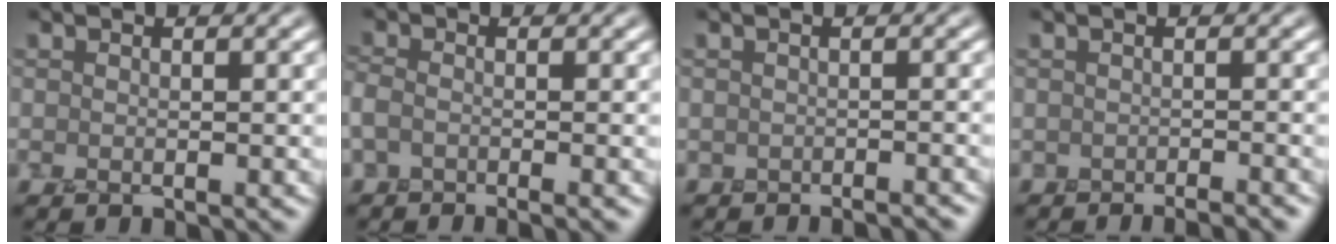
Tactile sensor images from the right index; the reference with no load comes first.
{"total": 1.1, "force": [-0.8, 0.6, 0.5], "torque": [-0.014, 0.002, -0.020]}
{"total": 1.4, "force": [-1.4, -0.1, -0.4], "torque": [0.021, 0.008, -0.013]}
{"total": 1.3, "force": [-1.3, -0.1, 0.2], "torque": [0.017, 0.009, -0.017]}